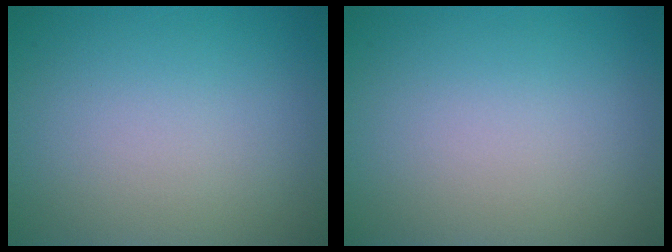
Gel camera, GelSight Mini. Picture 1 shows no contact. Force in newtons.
{"total": 0.0}